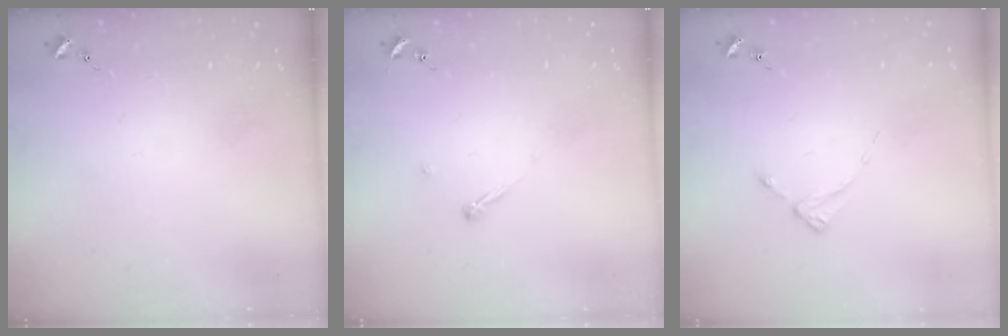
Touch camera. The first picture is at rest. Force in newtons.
{"total": 3.2, "press": 3.2, "slide": 0.3}
{"total": 1.9, "press": 1.8, "slide": 0.3}